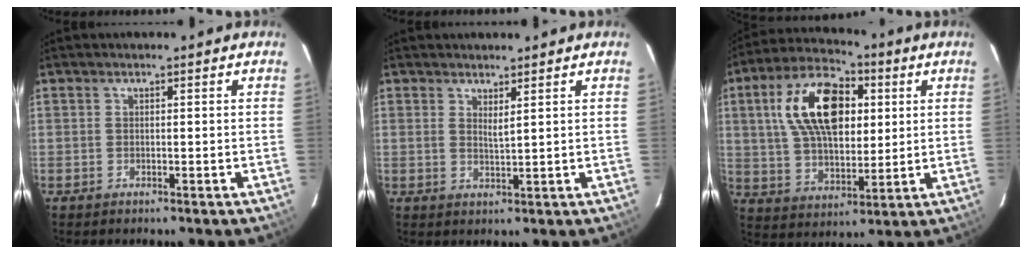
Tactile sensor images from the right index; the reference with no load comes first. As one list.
[{"total": 2.0, "force": [1.4, 0.0, 1.4], "torque": [-0.027, -0.005, 0.022]}, {"total": 18.5, "force": [4.9, 10.7, 14.3], "torque": [-0.265, 0.033, 0.091]}]